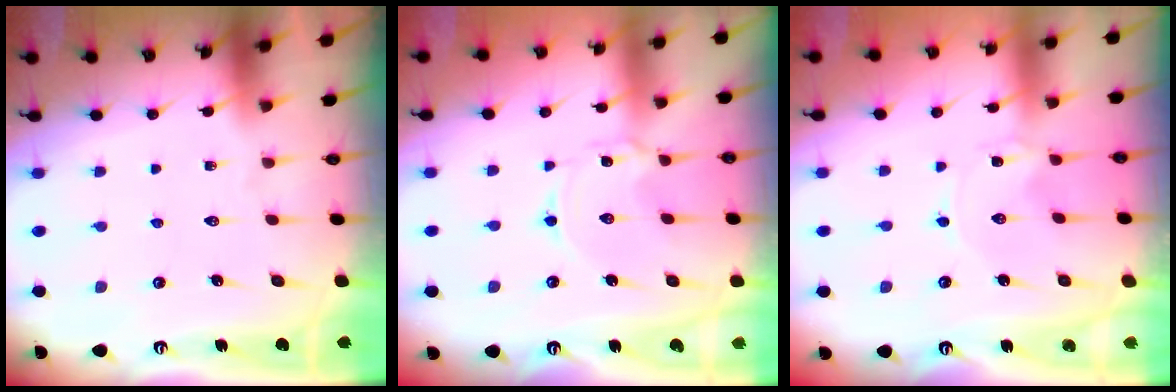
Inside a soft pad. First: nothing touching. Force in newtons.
{"total": 1.4, "press": 1.4, "slide": 0.2}
{"total": 0.0}